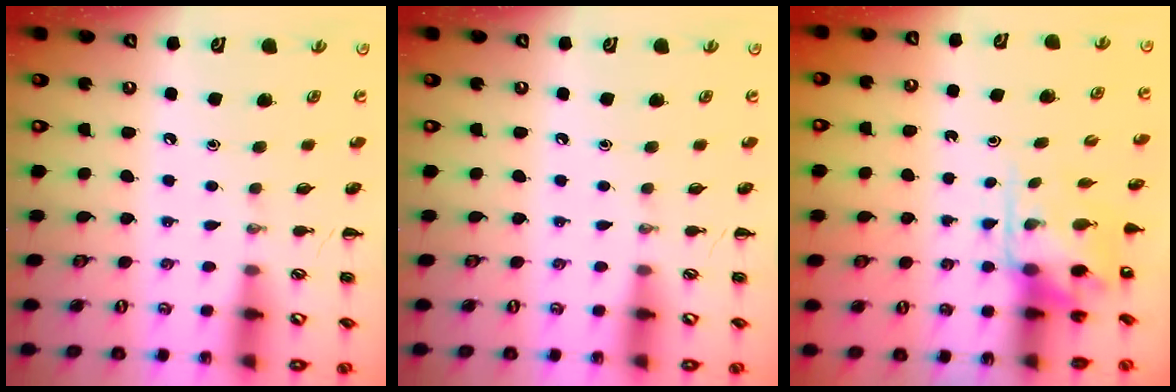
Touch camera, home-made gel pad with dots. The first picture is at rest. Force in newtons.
{"total": 0.0}
{"total": 4.9, "press": 4.9, "slide": 0.6}